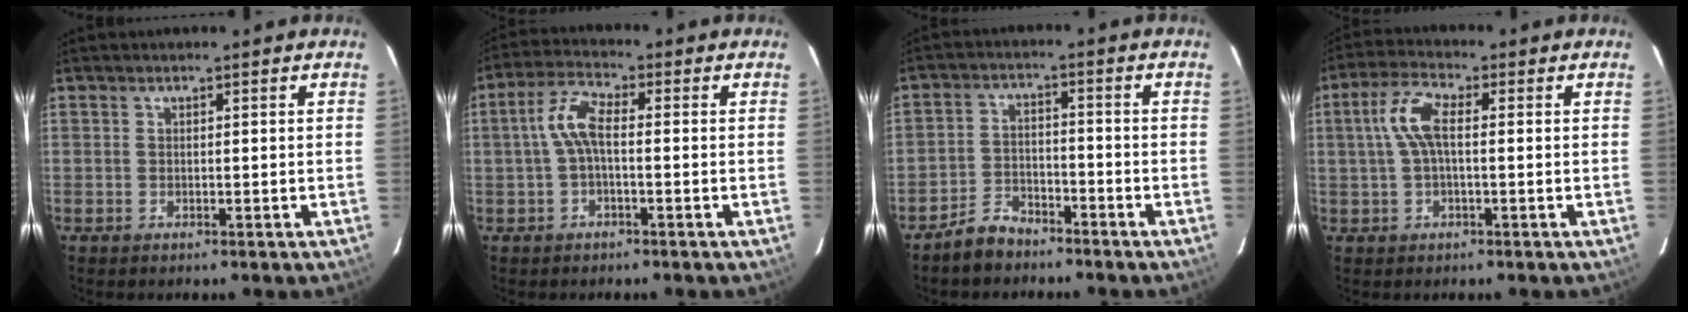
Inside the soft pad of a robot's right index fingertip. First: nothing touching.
{"total": 5.5, "force": [-0.5, 1.9, 5.1], "torque": [-0.113, 0.018, -0.012]}
{"total": 5.5, "force": [-4.6, 2.7, 1.4], "torque": [-0.045, 0.015, -0.081]}
{"total": 6.5, "force": [0.5, 2.4, 6.0], "torque": [-0.127, 0.017, 0.009]}